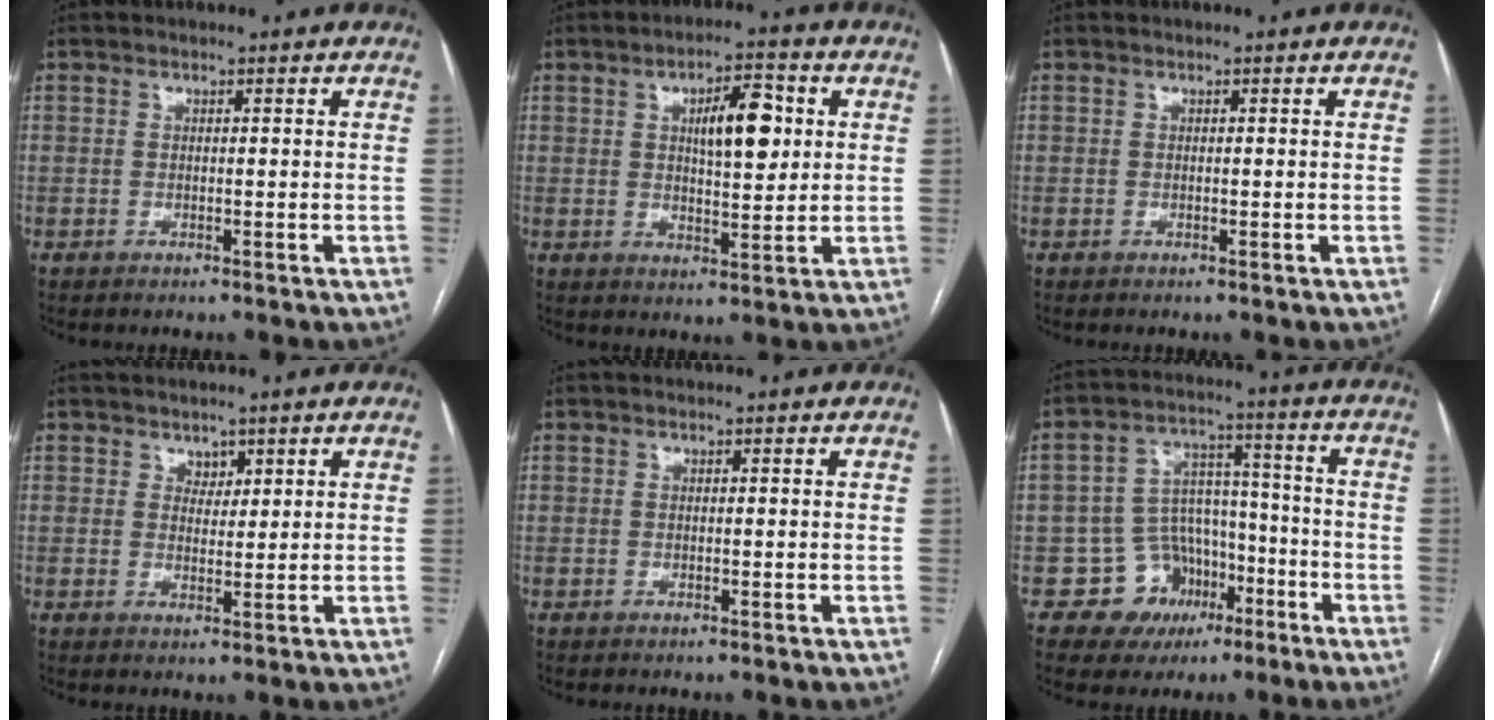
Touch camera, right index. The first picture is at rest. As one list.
[{"total": 8.4, "force": [2.2, 2.8, 7.6], "torque": [-0.119, 0.011, 0.037]}, {"total": 0.0}, {"total": 2.0, "force": [1.4, 1.3, 0.7], "torque": [-0.004, -0.002, 0.023]}, {"total": 0.0}, {"total": 9.6, "force": [-4.7, 8.1, 1.8], "torque": [-0.011, 0.047, -0.063]}]